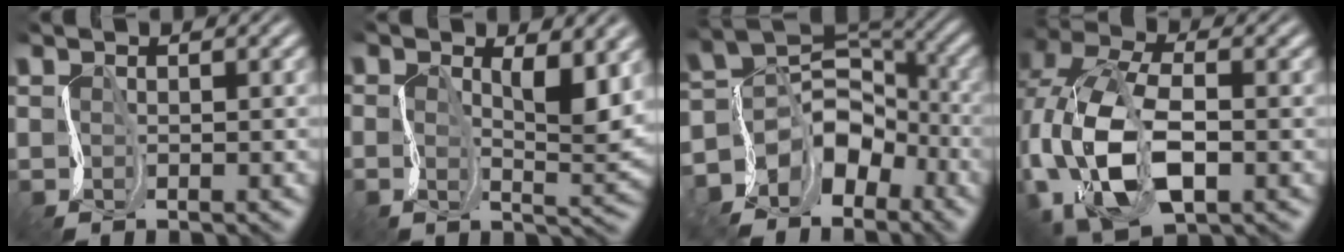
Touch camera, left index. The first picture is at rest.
{"total": 3.6, "force": [0.5, 1.3, 3.4], "torque": [-0.064, -0.003, 0.005]}
{"total": 7.6, "force": [-5.1, 5.2, 2.2], "torque": [-0.024, 0.004, -0.105]}
{"total": 11.7, "force": [-2.9, 6.9, 9.0], "torque": [-0.208, -0.009, -0.051]}